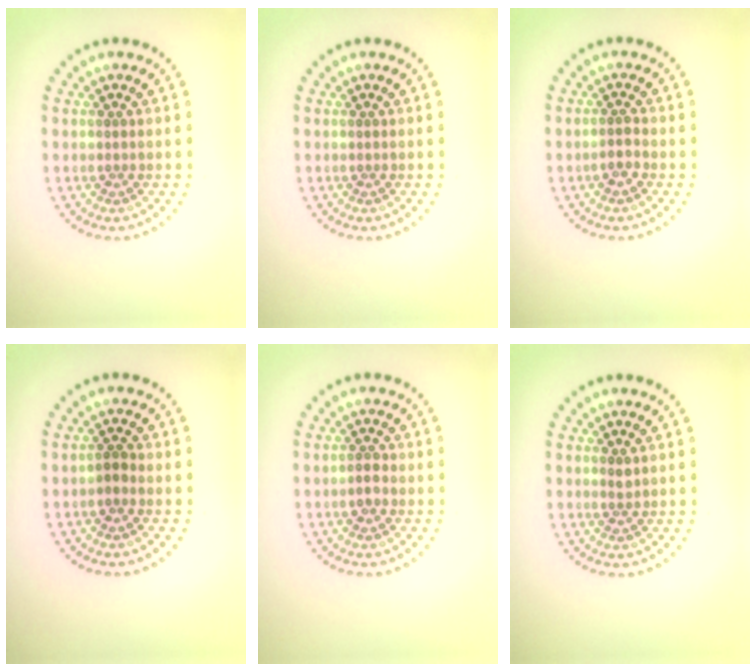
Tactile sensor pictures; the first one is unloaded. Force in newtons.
{"total": 0.0}
{"total": 1.1, "press": 0.9, "slide": 0.6}
{"total": 0.9, "press": 0.8, "slide": 0.5}
{"total": 1.2, "press": 1.1, "slide": 0.4}
{"total": 0.7, "press": 0.4, "slide": 0.6}